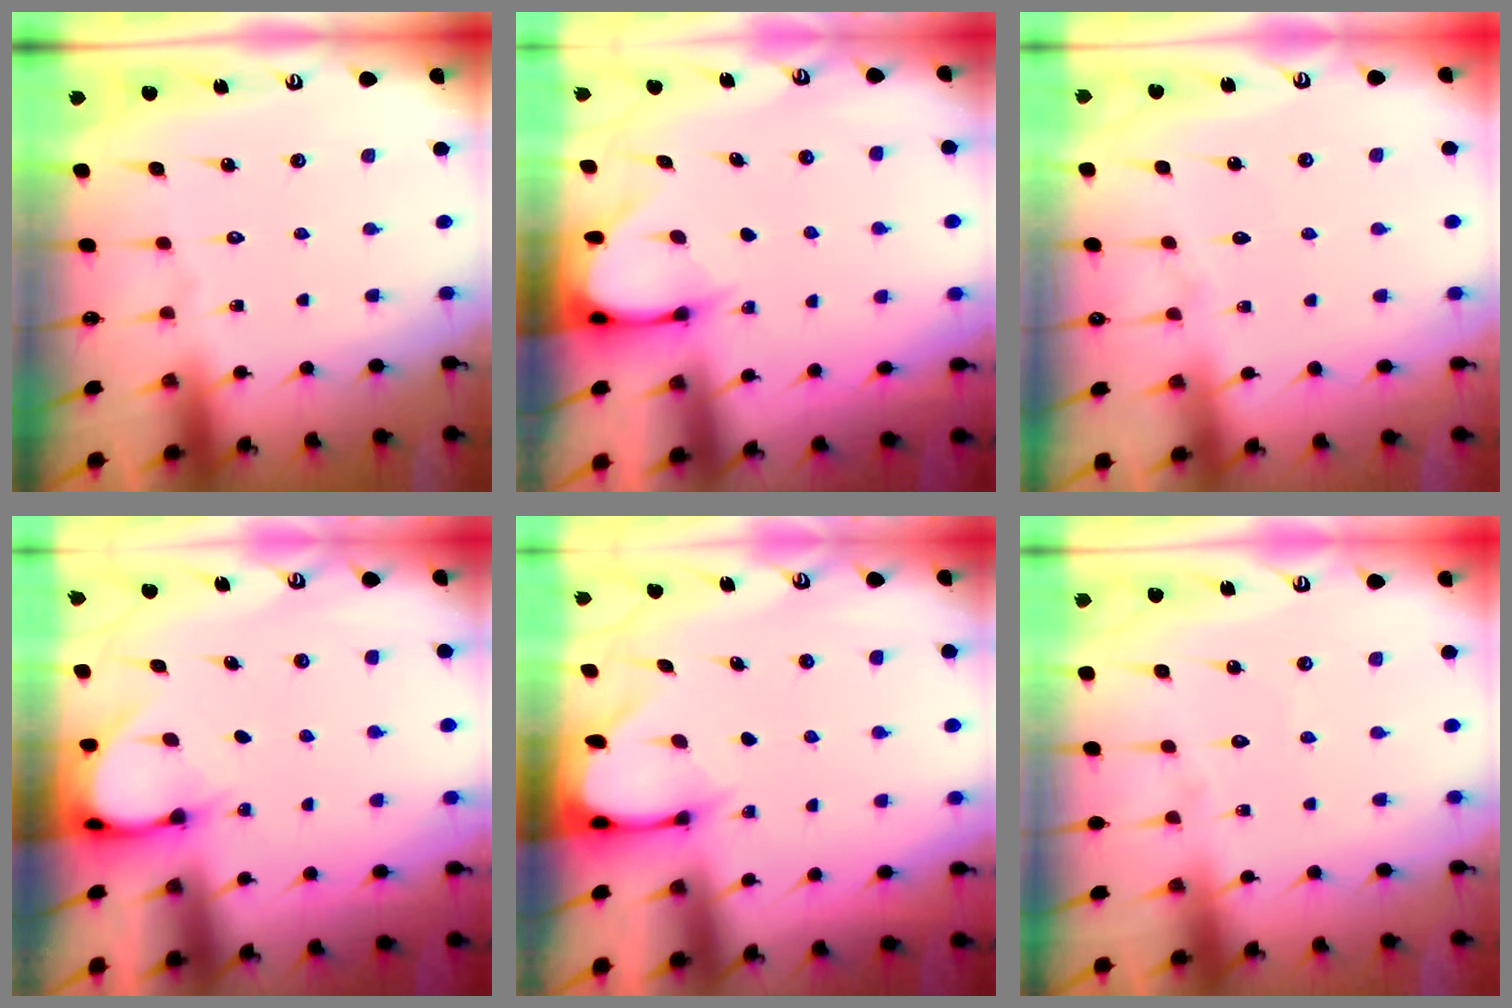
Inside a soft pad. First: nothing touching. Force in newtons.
{"total": 3.5, "press": 3.5, "slide": 0.3}
{"total": 5.4, "press": 5.4, "slide": 0.8}
{"total": 3.9, "press": 3.9, "slide": 0.3}
{"total": 2.6, "press": 2.6, "slide": 0.3}
{"total": 2.9, "press": 2.9, "slide": 0.3}